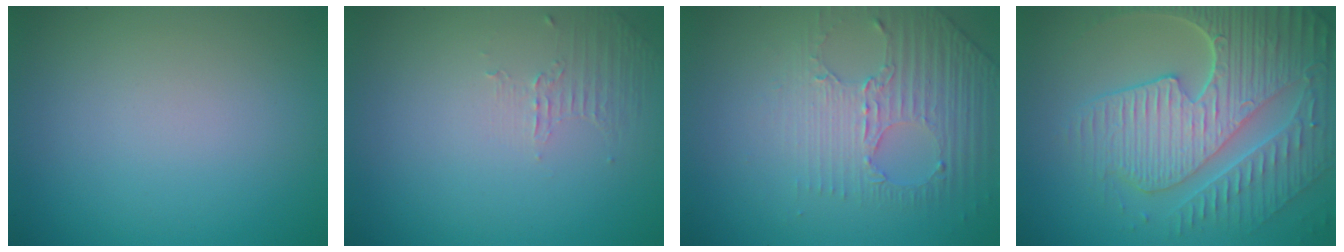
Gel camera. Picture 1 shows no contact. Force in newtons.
{"total": 1.1, "press": 0.2, "slide": 1.0}
{"total": 4.5, "press": 3.0, "slide": 3.4}
{"total": 8.8, "press": 6.4, "slide": 6.1}